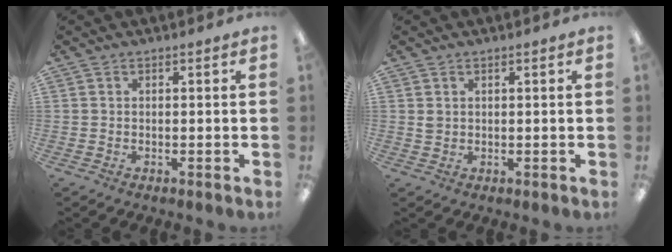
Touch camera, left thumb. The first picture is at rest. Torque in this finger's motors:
{"motor_torque": [-0.08, 0.15, 0.33, -0.05, 0.00]}